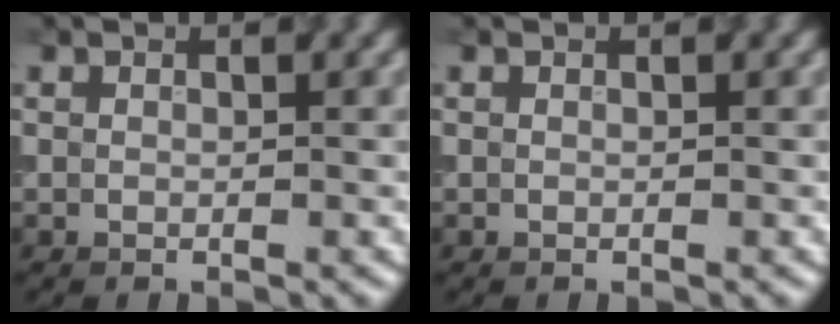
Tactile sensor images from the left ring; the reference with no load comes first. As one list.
[{"total": 0.0}]